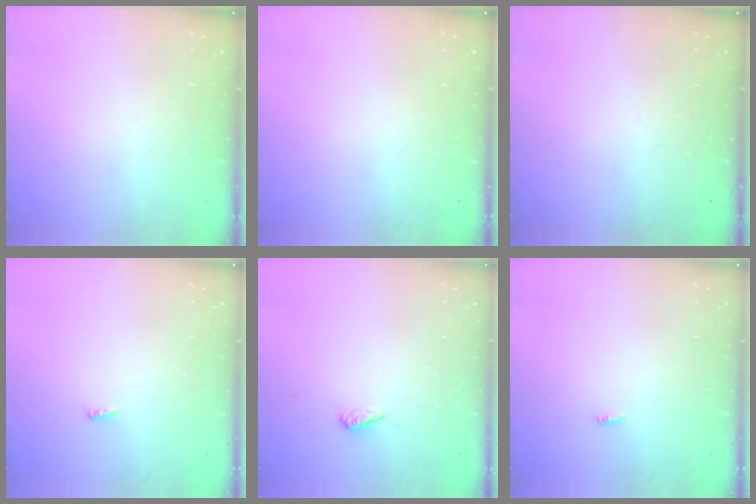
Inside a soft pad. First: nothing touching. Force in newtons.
{"total": 0.0}
{"total": 0.0}
{"total": 3.0, "press": 2.9, "slide": 0.8}
{"total": 2.7, "press": 2.7, "slide": 0.6}
{"total": 1.8, "press": 1.7, "slide": 0.6}